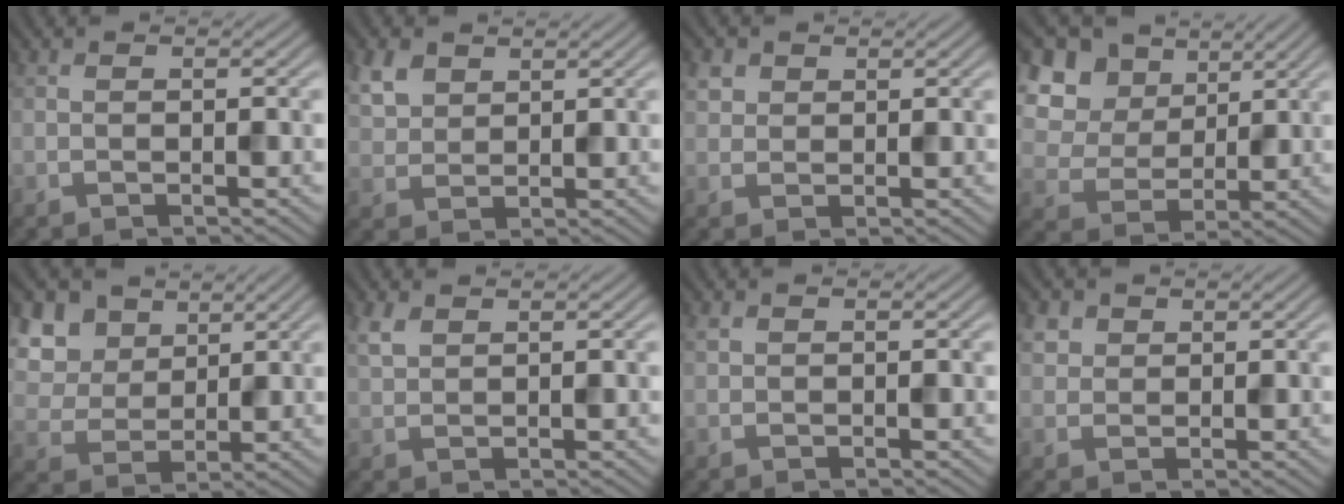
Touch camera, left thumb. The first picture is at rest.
{"total": 4.1, "force": [2.3, 2.6, 2.0], "torque": [-0.055, 0.002, 0.053]}
{"total": 2.1, "force": [1.1, 1.7, 0.6], "torque": [-0.019, 0.002, 0.022]}
{"total": 13.2, "force": [6.0, 10.0, 6.2], "torque": [-0.194, 0.031, 0.136]}
{"total": 8.7, "force": [4.3, 6.3, 4.1], "torque": [-0.151, 0.001, 0.095]}
{"total": 2.2, "force": [1.4, 1.1, 1.3], "torque": [-0.036, 0.004, 0.032]}
{"total": 0.6, "force": [0.4, 0.4, 0.3], "torque": [-0.008, 0.001, 0.009]}
{"total": 2.4, "force": [1.3, 1.9, 0.7], "torque": [-0.023, 0.002, 0.026]}